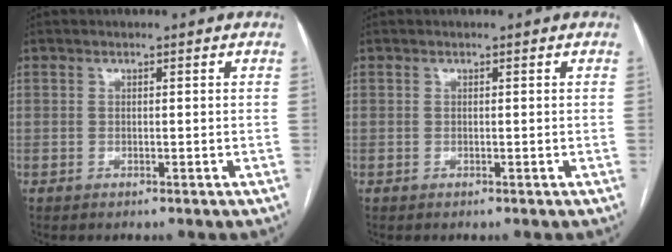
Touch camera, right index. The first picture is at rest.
{"total": 0.0}